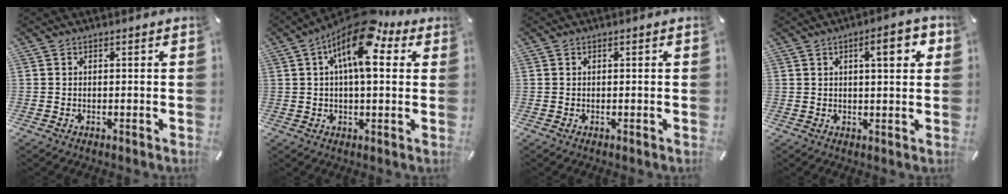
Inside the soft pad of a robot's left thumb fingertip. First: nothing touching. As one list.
[{"total": 14.3, "force": [6.3, 5.8, 11.4], "torque": [-0.183, -0.033, 0.102]}, {"total": 0.0}, {"total": 7.3, "force": [2.9, 2.1, 6.3], "torque": [-0.088, -0.008, 0.039]}]